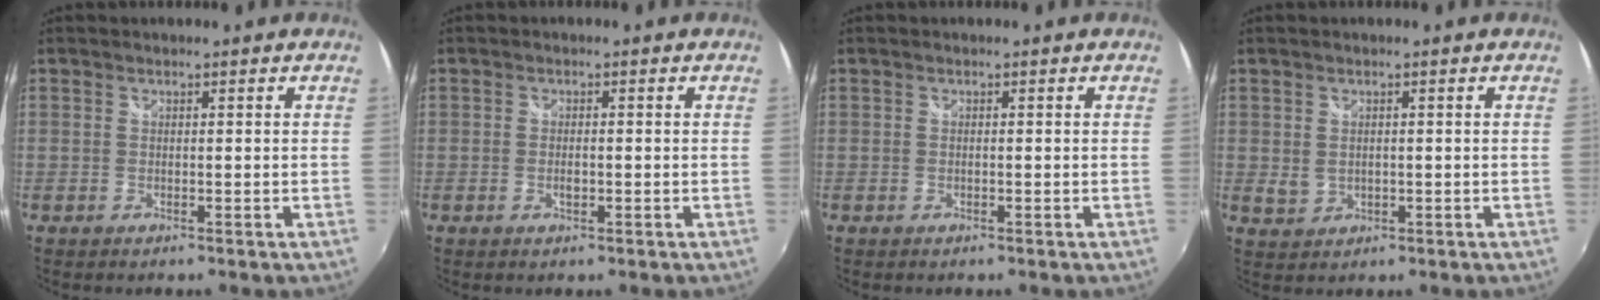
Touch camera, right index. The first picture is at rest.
{"total": 1.5, "force": [-0.5, 0.8, 1.1], "torque": [-0.021, -0.002, -0.008]}
{"total": 0.0}
{"total": 2.5, "force": [0.4, 2.0, 1.4], "torque": [-0.023, -0.002, 0.013]}